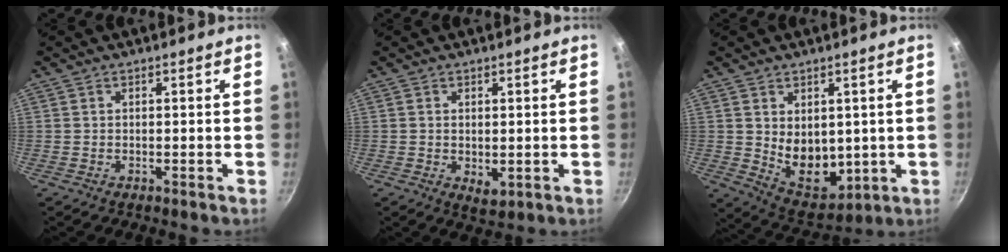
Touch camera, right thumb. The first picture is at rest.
{"total": 2.9, "force": [0.2, 1.8, 2.2], "torque": [-0.033, -0.009, 0.006]}
{"total": 10.5, "force": [1.2, 7.4, 7.3], "torque": [-0.083, -0.033, 0.044]}